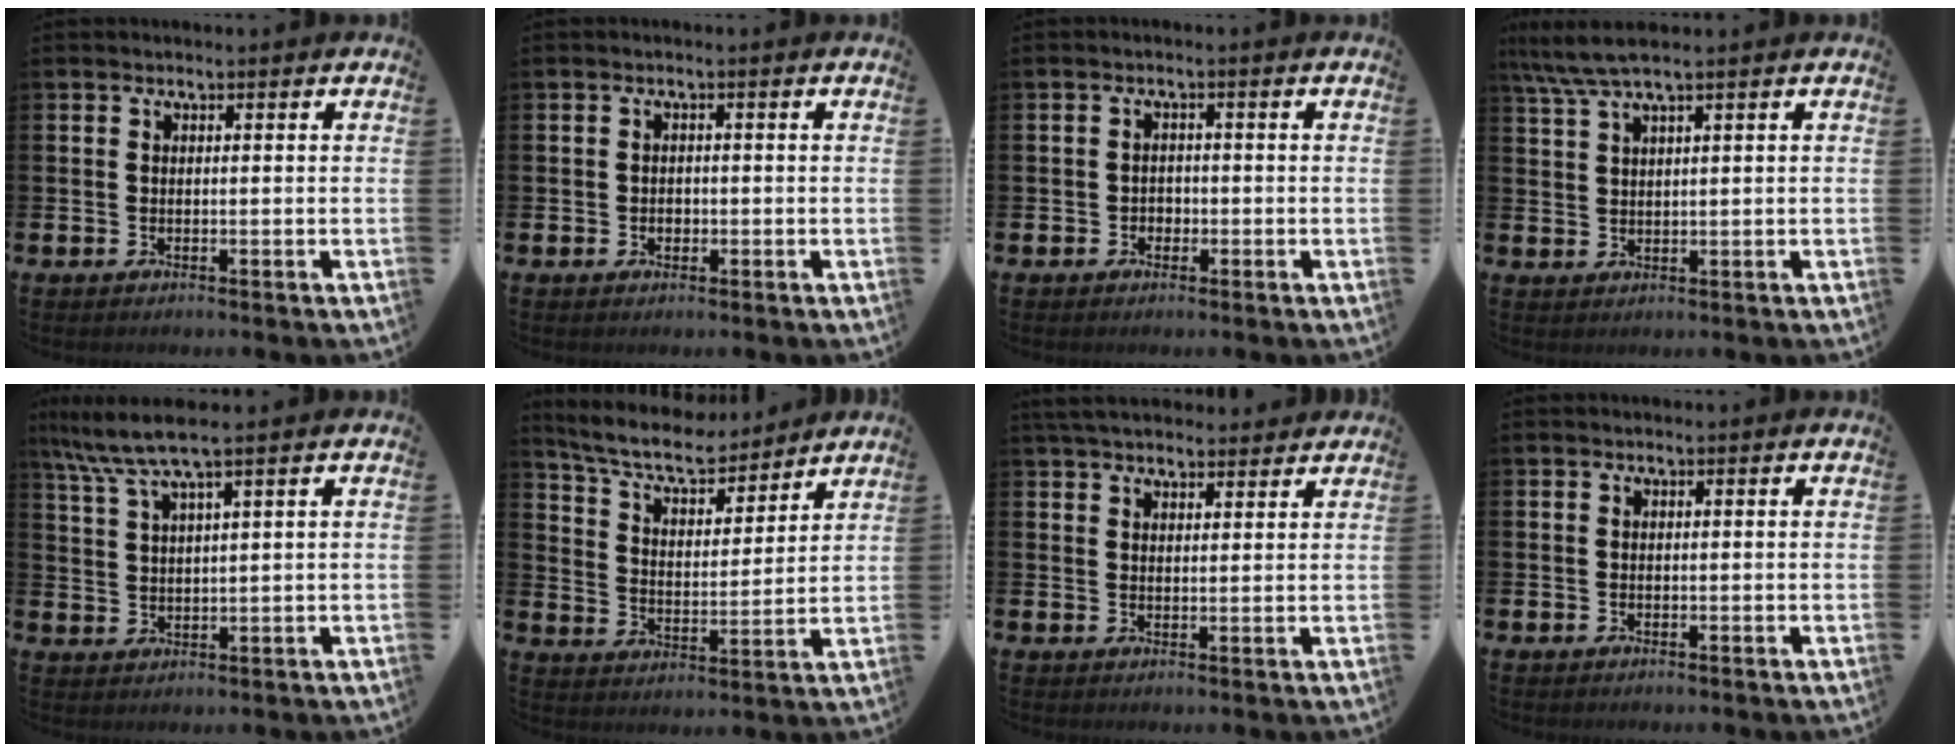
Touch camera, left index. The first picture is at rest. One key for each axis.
{"total": 1.1, "fx": -0.3, "fy": 0.9, "fz": 0.5, "tx": -0.011, "ty": 0.006, "tz": -0.007}
{"total": 1.5, "fx": -0.7, "fy": 1.3, "fz": 0.2, "tx": -0.007, "ty": 0.003, "tz": -0.017}
{"total": 4.7, "fx": 3.6, "fy": 0.2, "fz": 3.0, "tx": -0.072, "ty": -0.002, "tz": 0.067}
{"total": 6.2, "fx": 4.7, "fy": 0.2, "fz": 3.9, "tx": -0.094, "ty": -0.009, "tz": 0.084}
{"total": 8.0, "fx": 7.3, "fy": 1.9, "fz": 2.7, "tx": -0.083, "ty": -0.044, "tz": 0.127}
{"total": 4.2, "fx": 4.1, "fy": 0.9, "fz": 0.8, "tx": -0.025, "ty": -0.012, "tz": 0.077}
{"total": 0.0}